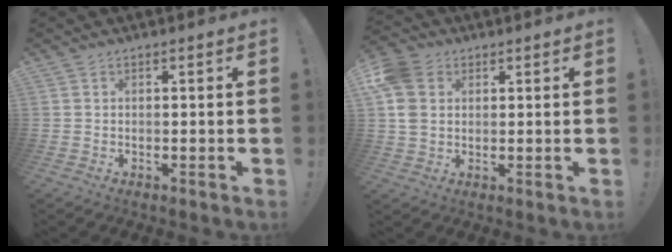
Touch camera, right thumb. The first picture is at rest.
{"total": 9.4, "force": [2.4, 7.4, 5.2], "torque": [-0.115, -0.001, 0.049]}